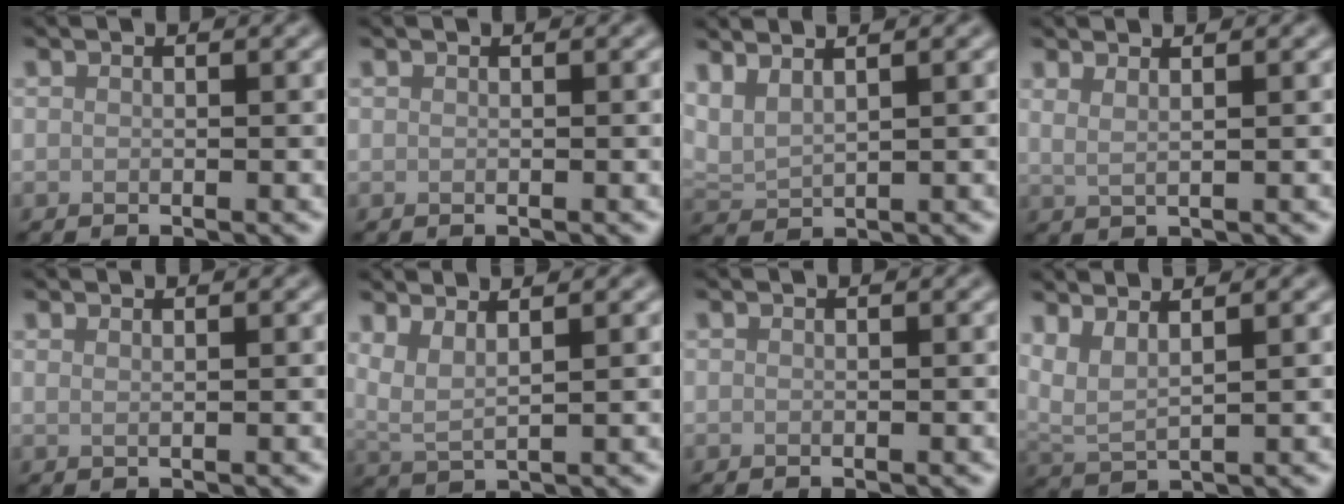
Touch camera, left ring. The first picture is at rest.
{"total": 0.0}
{"total": 3.2, "force": [2.4, 0.9, 1.9], "torque": [-0.051, 0.010, 0.051]}
{"total": 2.3, "force": [1.5, 0.9, 1.5], "torque": [-0.018, -0.002, 0.011]}
{"total": 1.0, "force": [0.7, 0.4, 0.6], "torque": [-0.003, -0.003, 0.004]}
{"total": 3.5, "force": [2.3, 0.9, 2.5], "torque": [-0.055, 0.003, 0.044]}
{"total": 0.0}
{"total": 4.0, "force": [2.7, 1.0, 2.7], "torque": [-0.061, 0.006, 0.052]}